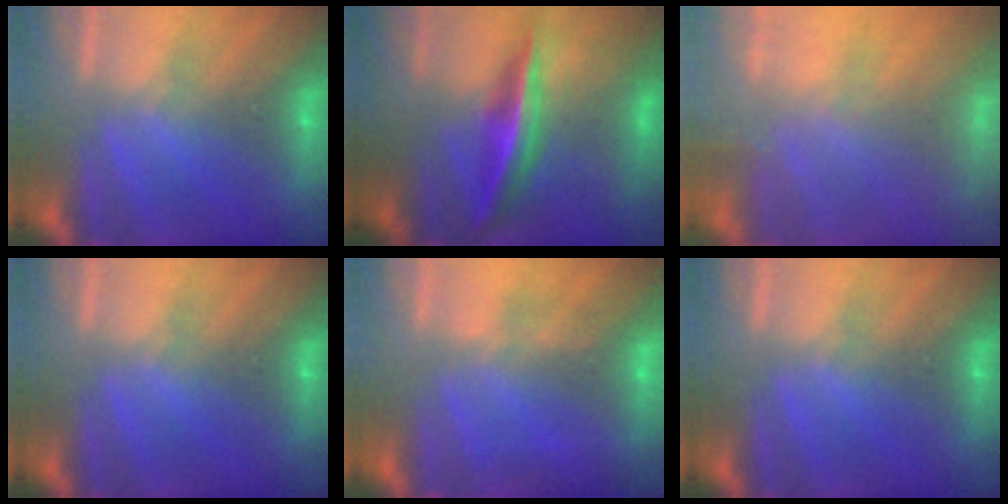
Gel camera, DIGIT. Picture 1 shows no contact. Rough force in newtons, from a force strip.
{"total": 5.8}
{"total": 11.3}
{"total": 0.0}
{"total": 2.9}
{"total": 0.0}